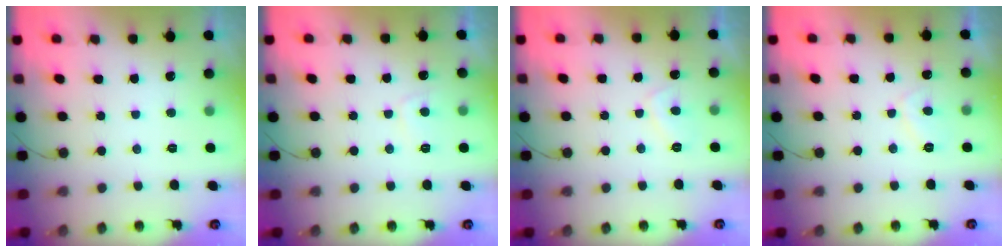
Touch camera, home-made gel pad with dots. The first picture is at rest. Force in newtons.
{"total": 2.9, "press": 2.8, "slide": 0.6}
{"total": 2.6, "press": 2.6, "slide": 0.5}
{"total": 3.0, "press": 2.9, "slide": 0.8}